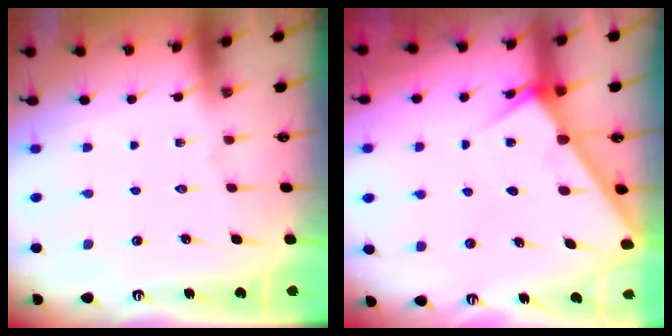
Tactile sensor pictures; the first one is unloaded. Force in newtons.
{"total": 3.3, "press": 3.3, "slide": 0.4}